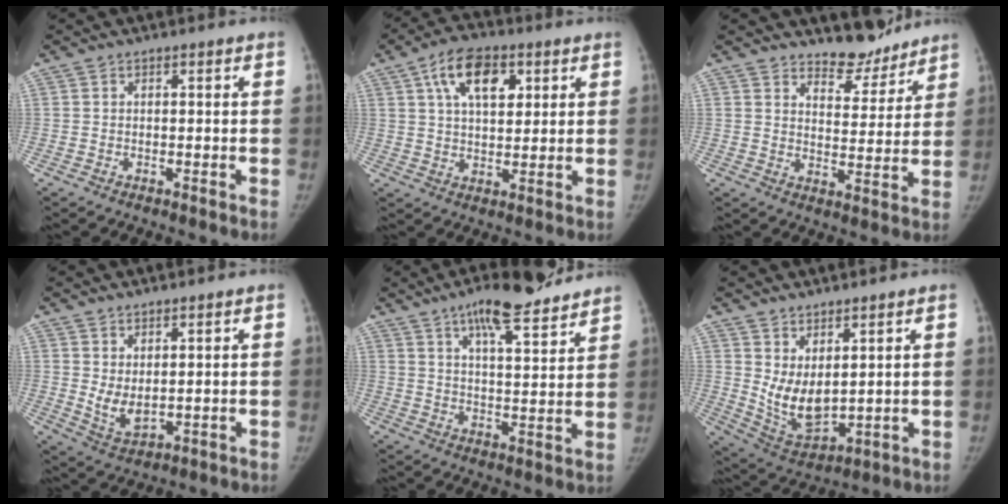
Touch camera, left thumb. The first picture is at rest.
{"total": 11.1, "force": [4.6, 6.1, 8.1], "torque": [-0.115, -0.007, 0.076]}
{"total": 7.9, "force": [7.2, 2.8, 1.2], "torque": [0.014, -0.063, 0.113]}
{"total": 5.2, "force": [1.7, 2.6, 4.2], "torque": [-0.069, -0.023, 0.043]}
{"total": 13.7, "force": [10.2, 3.4, 8.6], "torque": [-0.109, -0.049, 0.157]}
{"total": 9.3, "force": [3.2, 4.4, 7.5], "torque": [-0.124, -0.040, 0.078]}